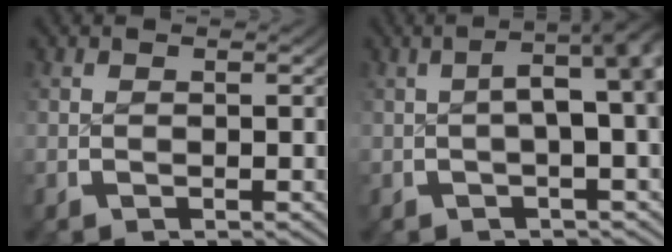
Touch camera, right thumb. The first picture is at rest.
{"total": 5.5, "force": [0.6, 1.8, 5.2], "torque": [-0.069, 0.014, 0.005]}